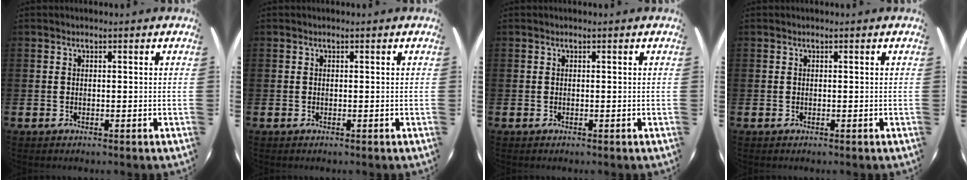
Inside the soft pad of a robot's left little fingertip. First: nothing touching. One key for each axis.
{"total": 0.0}
{"total": 0.0}
{"total": 0.0}